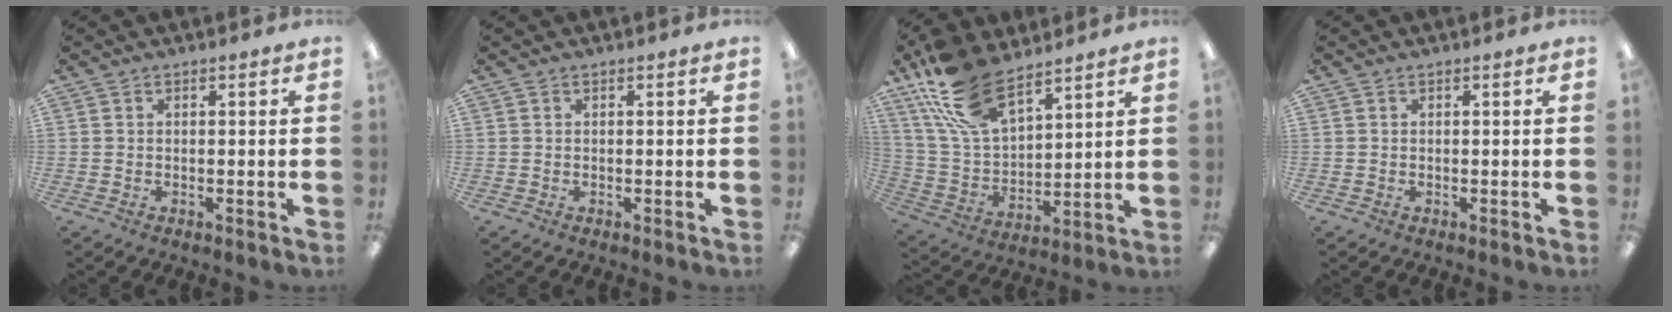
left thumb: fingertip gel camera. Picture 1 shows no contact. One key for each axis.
{"total": 0.0}
{"total": 18.6, "fx": 12.4, "fy": 8.9, "fz": 10.6, "tx": -0.234, "ty": -0.049, "tz": 0.227}
{"total": 0.0}